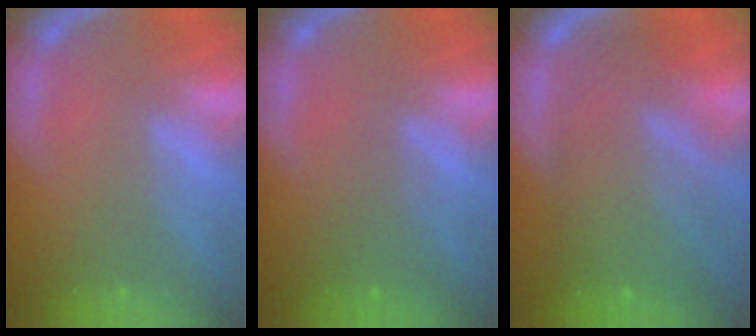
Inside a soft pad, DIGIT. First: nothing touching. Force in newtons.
{"total": 1.9}
{"total": 9.5}